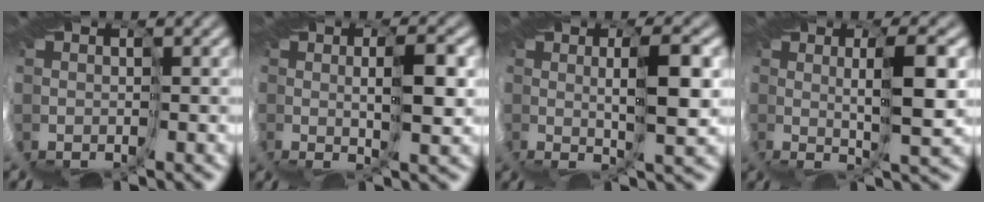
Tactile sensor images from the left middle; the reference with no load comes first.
{"total": 3.8, "force": [1.5, -0.8, 3.4], "torque": [-0.067, -0.005, 0.027]}
{"total": 4.3, "force": [1.7, -1.2, 3.8], "torque": [-0.071, -0.002, 0.025]}
{"total": 4.6, "force": [1.8, -1.3, 4.0], "torque": [-0.070, 0.000, 0.025]}